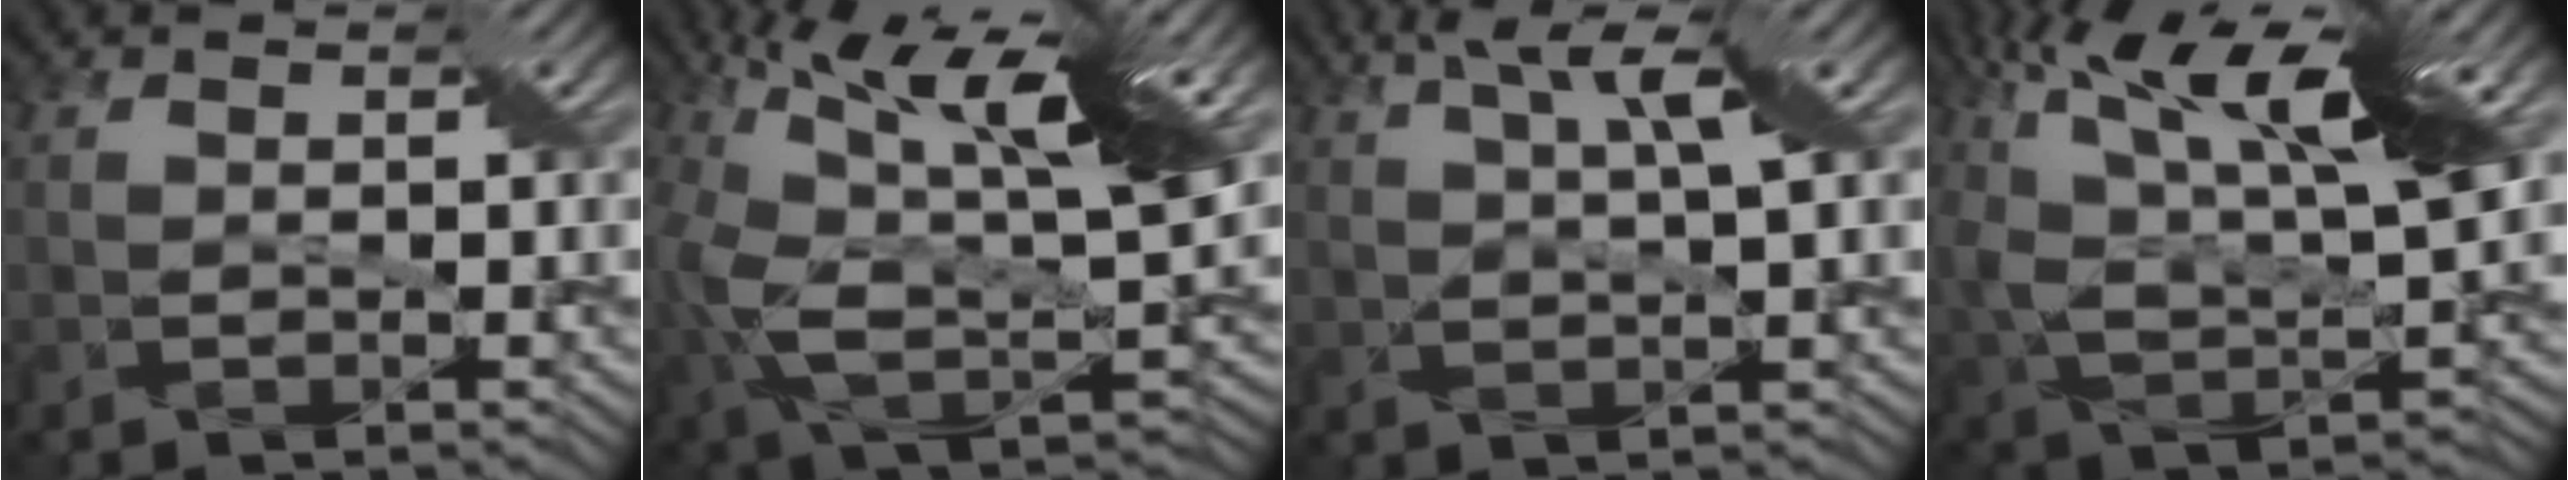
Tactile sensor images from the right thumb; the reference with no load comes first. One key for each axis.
{"total": 16.0, "fx": 3.8, "fy": 7.4, "fz": 13.7, "tx": -0.293, "ty": -0.004, "tz": 0.062}
{"total": 5.2, "fx": 2.7, "fy": 0.5, "fz": 4.4, "tx": -0.082, "ty": 0.010, "tz": 0.050}
{"total": 15.9, "fx": 7.0, "fy": 6.6, "fz": 12.7, "tx": -0.252, "ty": 0.018, "tz": 0.112}